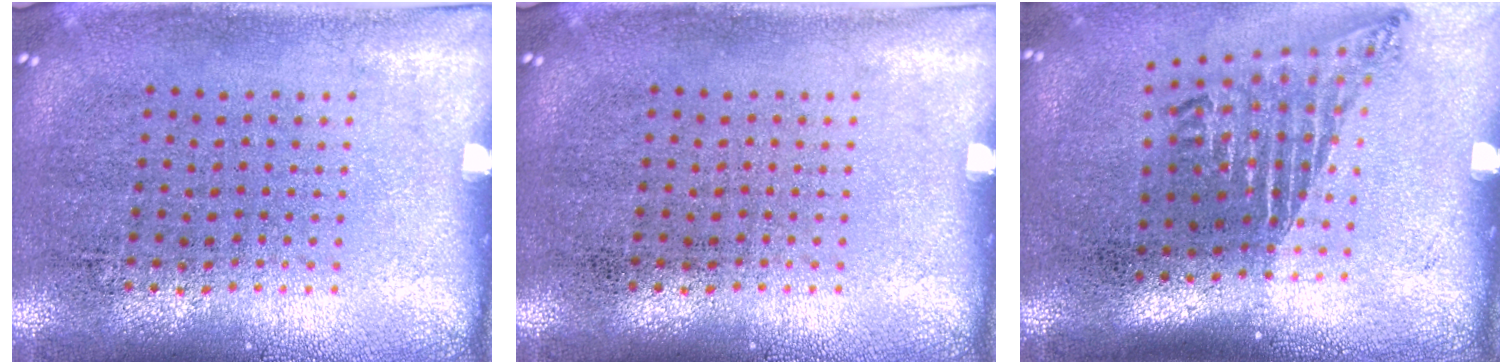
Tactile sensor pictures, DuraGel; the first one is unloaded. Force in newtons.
{"total": 0.0}
{"total": 1.7, "press": 1.1, "slide": 1.3}